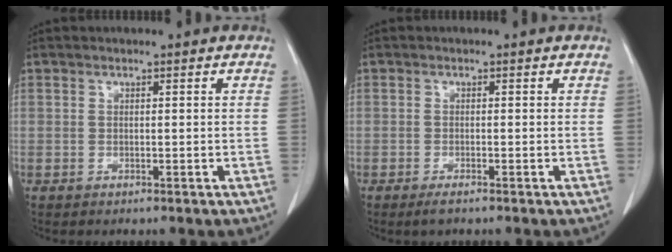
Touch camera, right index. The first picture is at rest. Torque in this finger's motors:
{"motor_torque": [0.33, -0.24, 0.07, 0.03]}